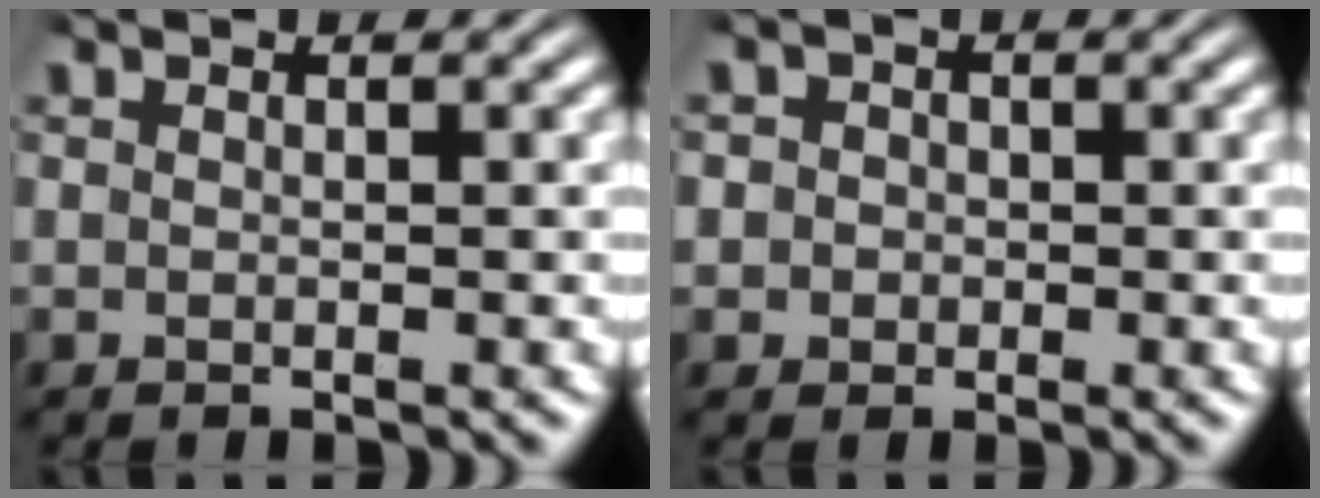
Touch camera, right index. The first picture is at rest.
{"total": 2.8, "force": [-0.5, 2.7, 0.4], "torque": [-0.013, -0.005, -0.014]}